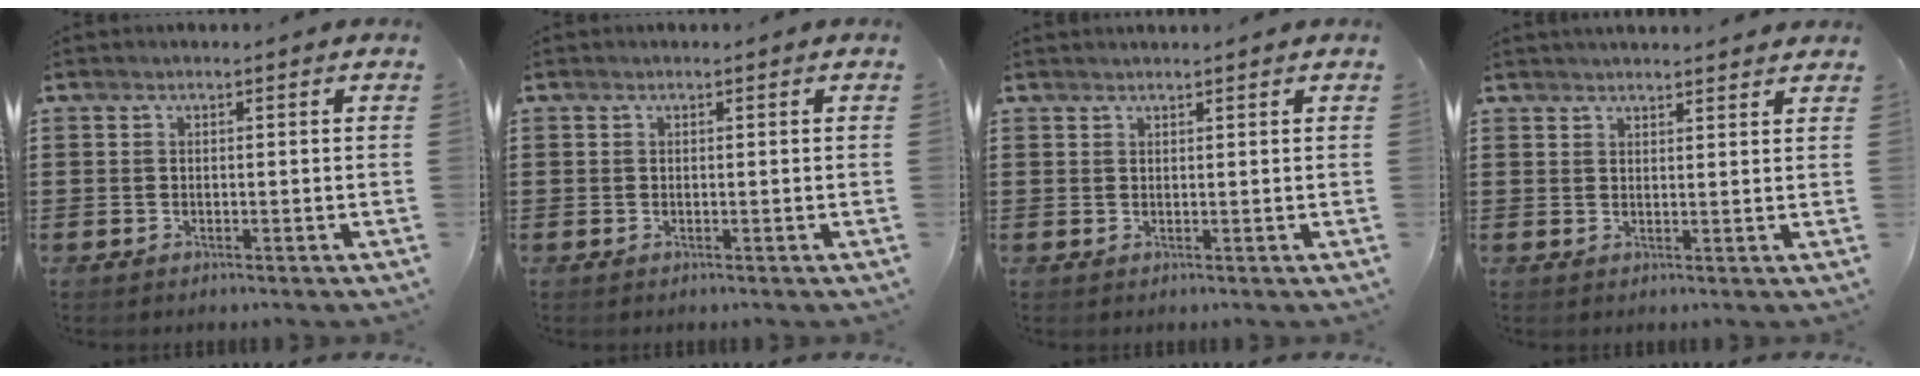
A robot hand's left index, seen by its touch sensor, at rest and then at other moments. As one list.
[{"total": 0.0}, {"total": 0.8, "force": [0.8, -0.1, 0.2], "torque": [-0.004, -0.002, 0.017]}, {"total": 1.9, "force": [1.9, -0.1, 0.1], "torque": [-0.006, -0.001, 0.038]}]